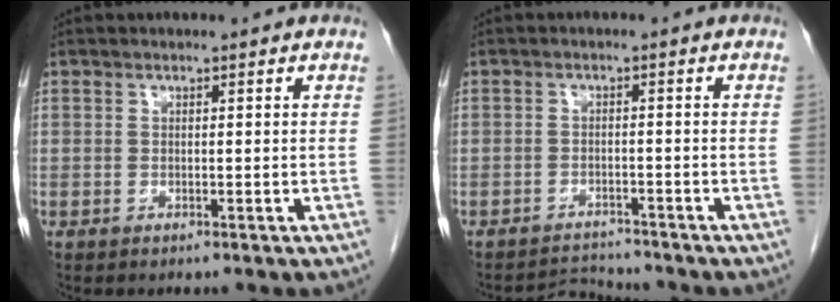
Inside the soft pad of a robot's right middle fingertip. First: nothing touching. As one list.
[{"total": 3.0, "force": [-2.7, -0.2, -1.3], "torque": [0.025, -0.006, -0.042]}]